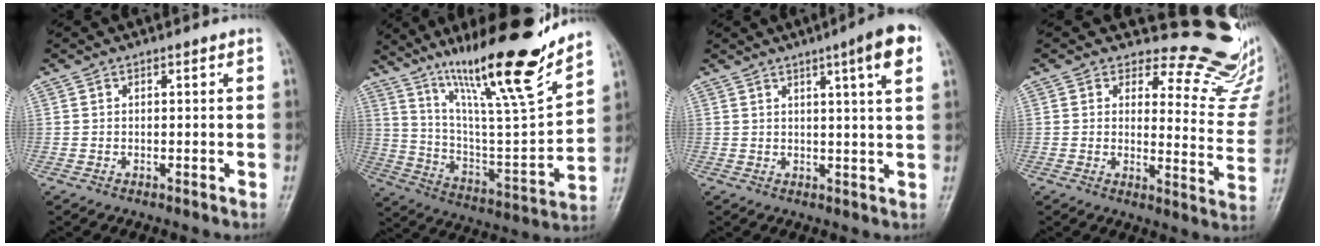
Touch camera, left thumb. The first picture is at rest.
{"total": 24.3, "force": [17.4, 3.0, 16.7], "torque": [-0.245, -0.083, 0.301]}
{"total": 6.3, "force": [2.9, 0.1, 5.7], "torque": [-0.076, -0.005, 0.041]}
{"total": 17.0, "force": [16.0, 5.5, 1.9], "torque": [0.041, -0.170, 0.161]}